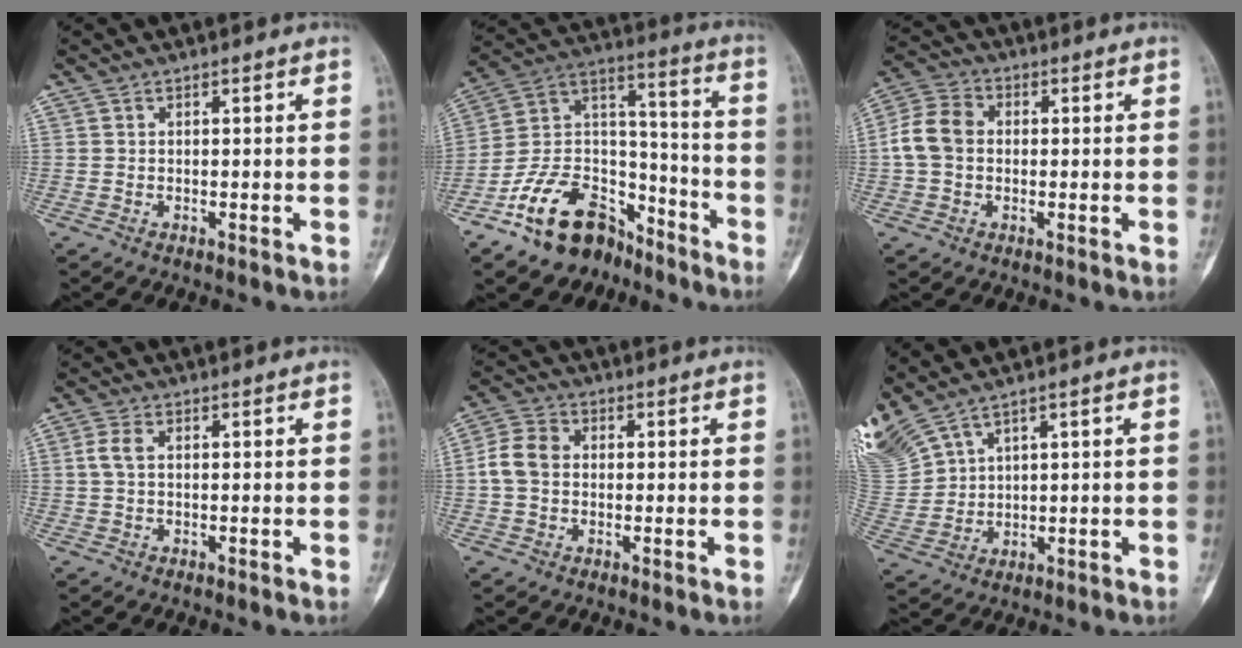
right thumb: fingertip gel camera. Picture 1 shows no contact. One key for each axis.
{"total": 19.4, "fx": -13.1, "fy": 11.4, "fz": 8.8, "tx": -0.120, "ty": 0.110, "tz": -0.226}
{"total": 7.7, "fx": 0.0, "fy": 6.1, "fz": 4.8, "tx": -0.094, "ty": 0.024, "tz": -0.010}
{"total": 2.8, "fx": 0.4, "fy": 1.6, "fz": 2.3, "tx": -0.059, "ty": 0.006, "tz": 0.004}
{"total": 6.1, "fx": 0.0, "fy": 4.8, "fz": 3.8, "tx": -0.075, "ty": 0.018, "tz": -0.007}
{"total": 10.3, "fx": 8.0, "fy": 3.5, "fz": 5.5, "tx": -0.143, "ty": -0.020, "tz": 0.184}